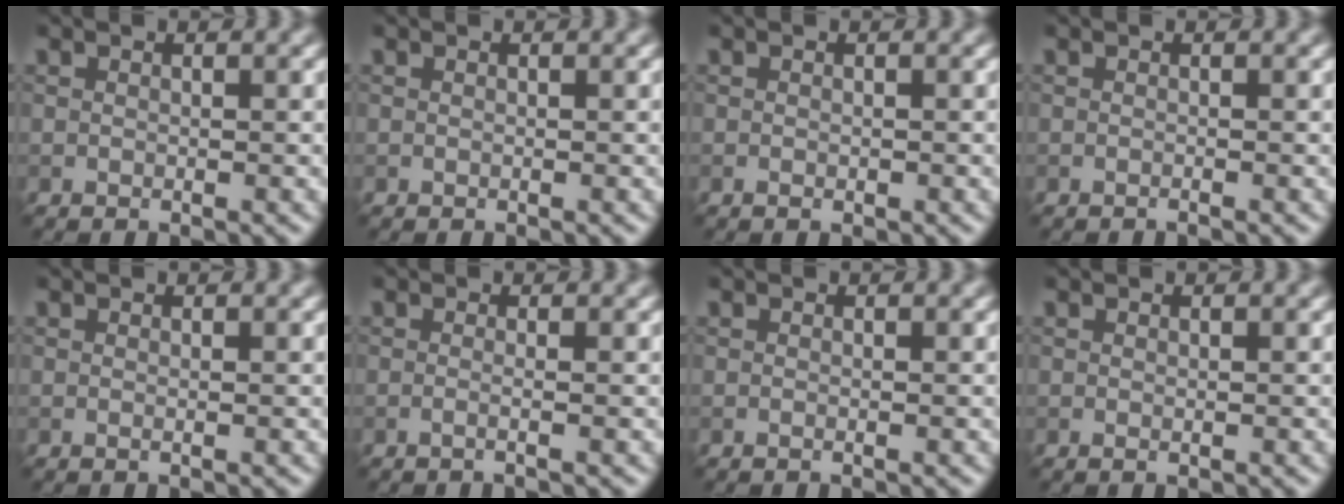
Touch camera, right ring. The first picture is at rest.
{"total": 0.0}
{"total": 0.5, "force": [-0.2, 0.3, 0.4], "torque": [-0.005, 0.000, -0.002]}
{"total": 0.0}
{"total": 0.0}
{"total": 1.6, "force": [0.1, 0.8, 1.4], "torque": [0.002, -0.010, -0.026]}
{"total": 0.0}
{"total": 0.0}